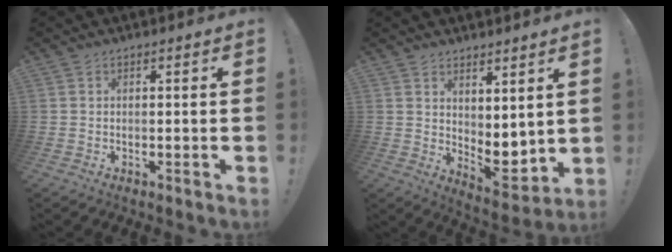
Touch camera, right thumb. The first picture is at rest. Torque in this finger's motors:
{"motor_torque": [0.09, 0.16, 0.15, 0.49, 0.02]}